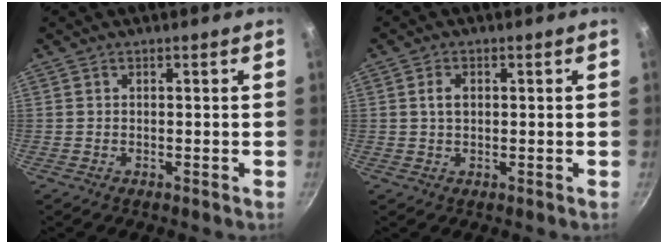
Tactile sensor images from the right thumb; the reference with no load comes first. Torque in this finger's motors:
{"motor_torque": [0.32, 0.32, 0.07, -0.10, 0.11]}